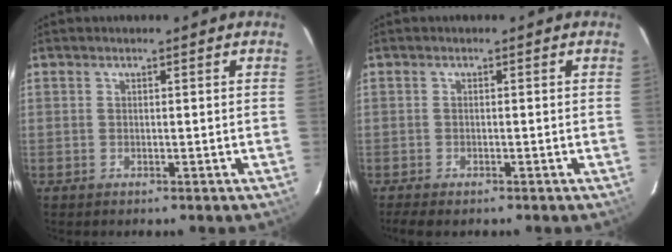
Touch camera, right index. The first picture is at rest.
{"total": 3.2, "force": [-2.6, 0.8, 1.7], "torque": [-0.041, -0.016, -0.043]}